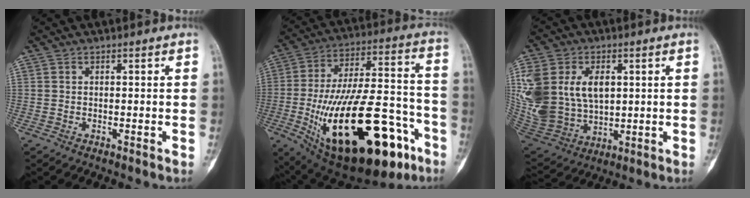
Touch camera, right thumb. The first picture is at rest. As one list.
[{"total": 35.1, "force": [-14.1, 14.7, 28.5], "torque": [-0.454, 0.047, -0.204]}, {"total": 22.4, "force": [4.6, 15.7, 15.3], "torque": [-0.343, 0.002, 0.110]}]